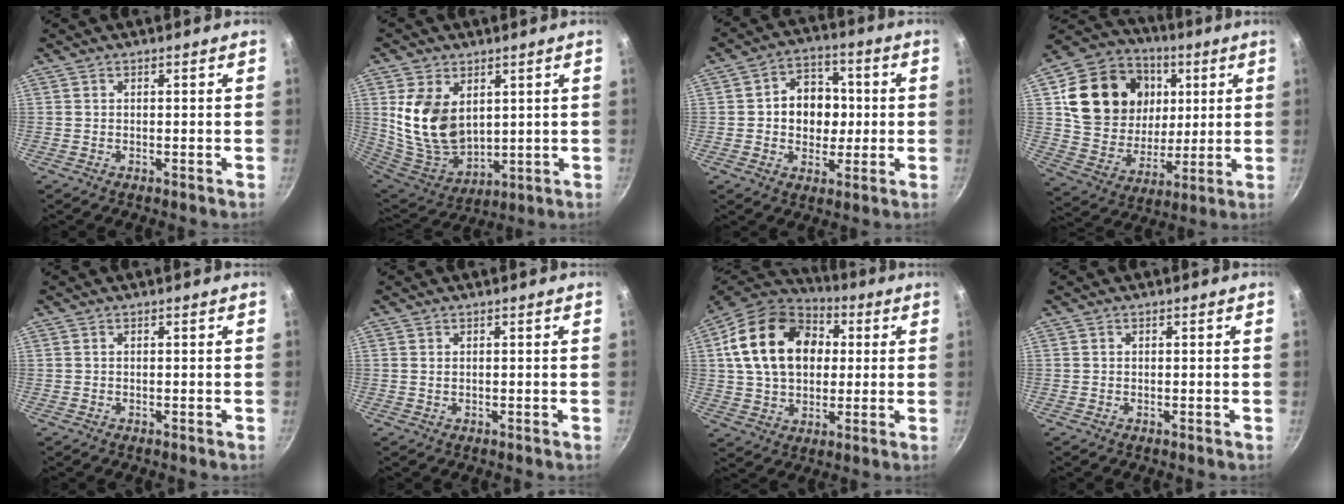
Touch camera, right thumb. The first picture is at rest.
{"total": 14.8, "force": [3.7, 10.0, 10.3], "torque": [-0.180, -0.040, 0.089]}
{"total": 11.1, "force": [0.5, 8.9, 6.6], "torque": [-0.058, 0.011, 0.001]}
{"total": 23.2, "force": [6.3, 18.6, 12.4], "torque": [-0.203, -0.004, 0.120]}
{"total": 0.0}
{"total": 0.6, "force": [0.3, 0.4, 0.3], "torque": [-0.006, 0.000, 0.006]}
{"total": 21.5, "force": [4.5, 15.5, 14.3], "torque": [-0.223, 0.019, 0.070]}
{"total": 0.0}